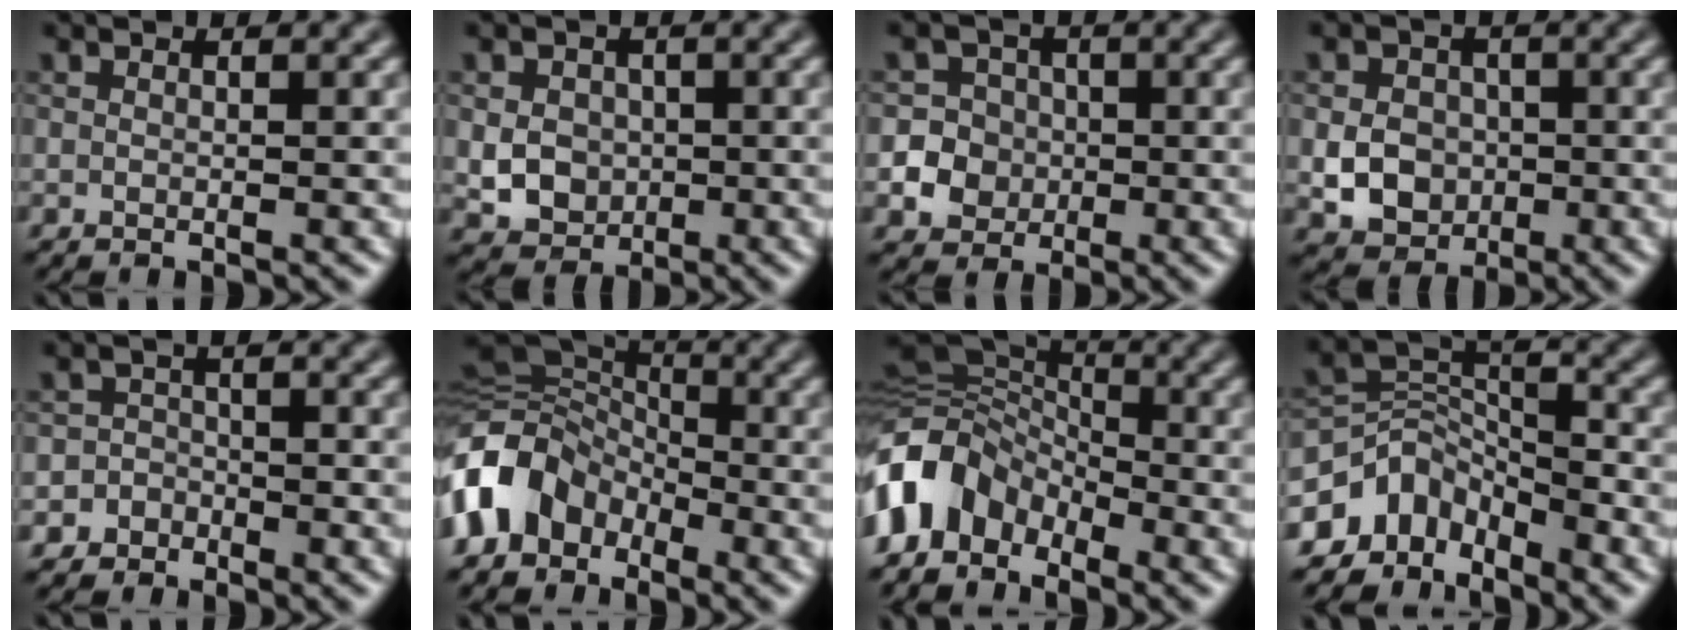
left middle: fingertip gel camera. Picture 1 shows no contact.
{"total": 3.6, "force": [-0.2, 3.1, 1.8], "torque": [-0.036, -0.001, -0.005]}
{"total": 7.7, "force": [-1.5, 7.4, 1.8], "torque": [-0.034, 0.007, -0.039]}
{"total": 4.2, "force": [-0.7, 3.6, 2.1], "torque": [-0.036, 0.000, -0.016]}
{"total": 3.2, "force": [-2.1, 2.4, -0.3], "torque": [0.044, 0.006, -0.043]}
{"total": 6.9, "force": [-3.5, 5.1, 3.0], "torque": [-0.054, 0.000, -0.084]}
{"total": 6.3, "force": [-3.8, 4.1, 2.8], "torque": [-0.052, 0.003, -0.089]}
{"total": 5.3, "force": [-3.9, 3.1, 1.9], "torque": [-0.018, 0.000, -0.078]}